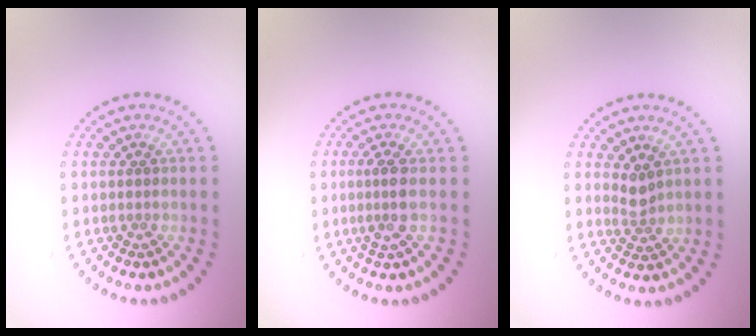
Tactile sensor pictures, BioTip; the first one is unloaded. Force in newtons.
{"total": 2.1, "press": 1.7, "slide": 1.2}
{"total": 1.6, "press": 1.2, "slide": 1.1}